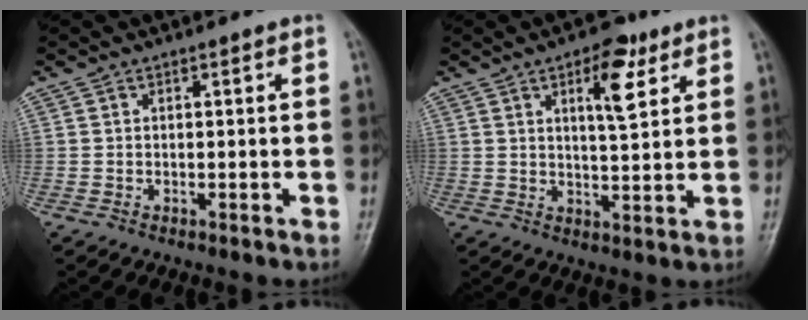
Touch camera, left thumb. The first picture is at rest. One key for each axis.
{"total": 7.5, "fx": 3.8, "fy": 2.8, "fz": 5.9, "tx": -0.074, "ty": -0.020, "tz": 0.055}